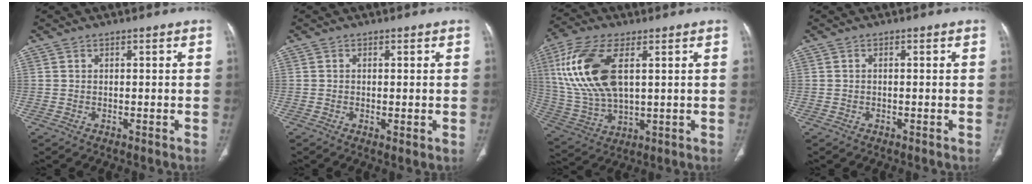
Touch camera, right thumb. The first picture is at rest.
{"total": 1.7, "force": [-0.3, 0.3, 1.6], "torque": [-0.036, -0.008, -0.005]}
{"total": 17.5, "force": [4.6, 8.7, 14.4], "torque": [-0.312, -0.008, 0.095]}
{"total": 0.0}